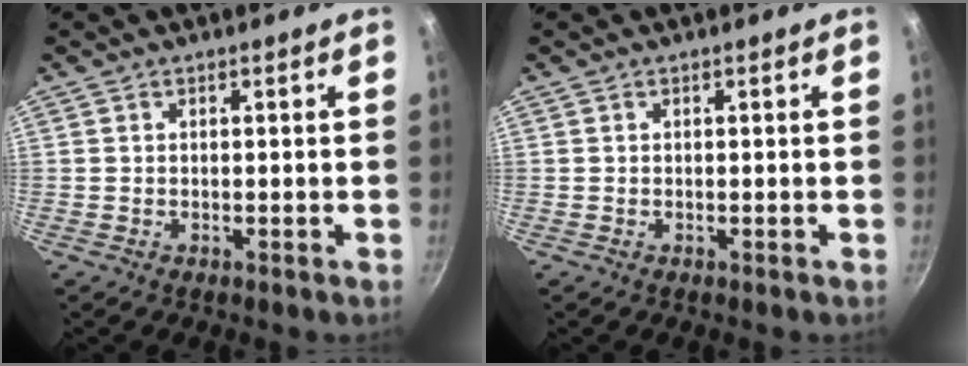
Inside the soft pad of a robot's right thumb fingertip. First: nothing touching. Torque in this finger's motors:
{"motor_torque": [-0.07, 0.07, -0.01, 0.01, 0.02]}